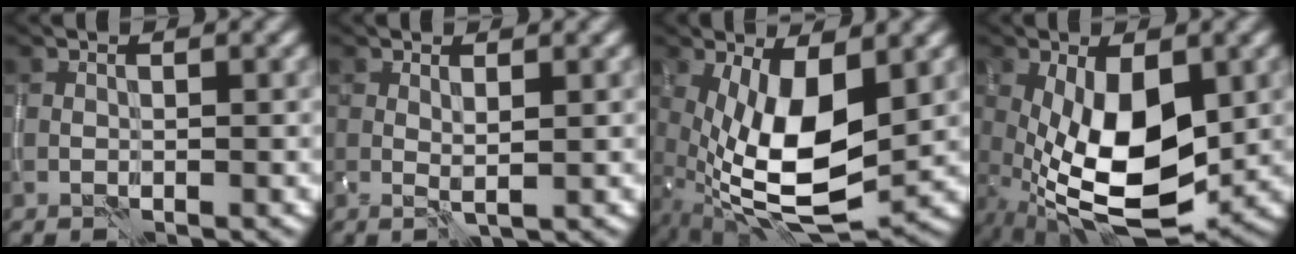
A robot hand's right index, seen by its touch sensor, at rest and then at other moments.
{"total": 1.1, "force": [0.4, 0.0, 1.0], "torque": [-0.021, -0.005, 0.008]}
{"total": 10.5, "force": [0.3, 4.3, 9.6], "torque": [-0.180, -0.017, 0.006]}
{"total": 10.1, "force": [-0.5, 4.5, 9.0], "torque": [-0.169, -0.018, -0.002]}